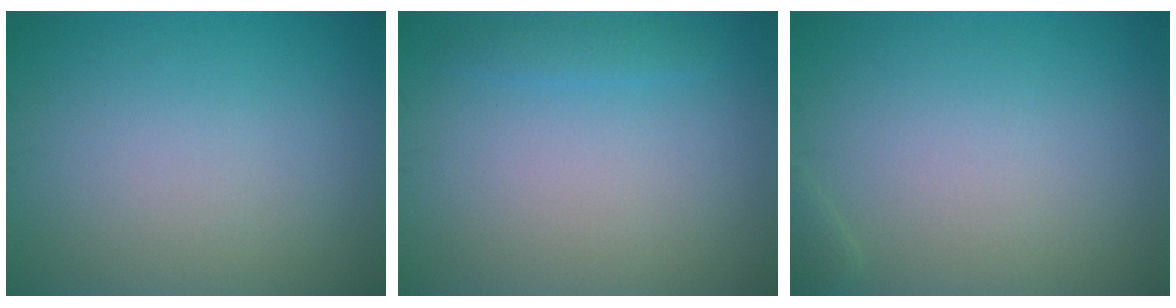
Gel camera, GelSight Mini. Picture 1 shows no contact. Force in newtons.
{"total": 1.0, "press": 1.0, "slide": 0.1}
{"total": 0.5, "press": 0.5, "slide": 0.1}